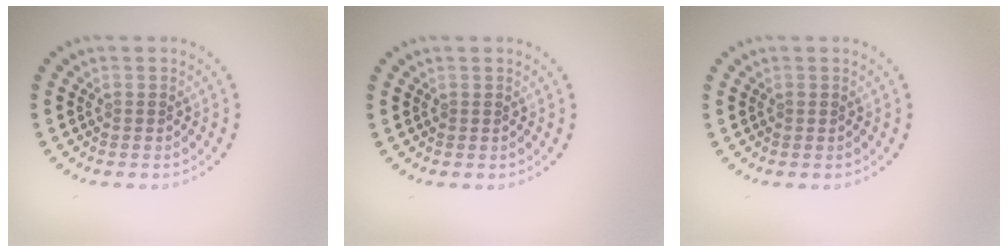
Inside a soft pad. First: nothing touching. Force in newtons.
{"total": 0.0}
{"total": 0.0}